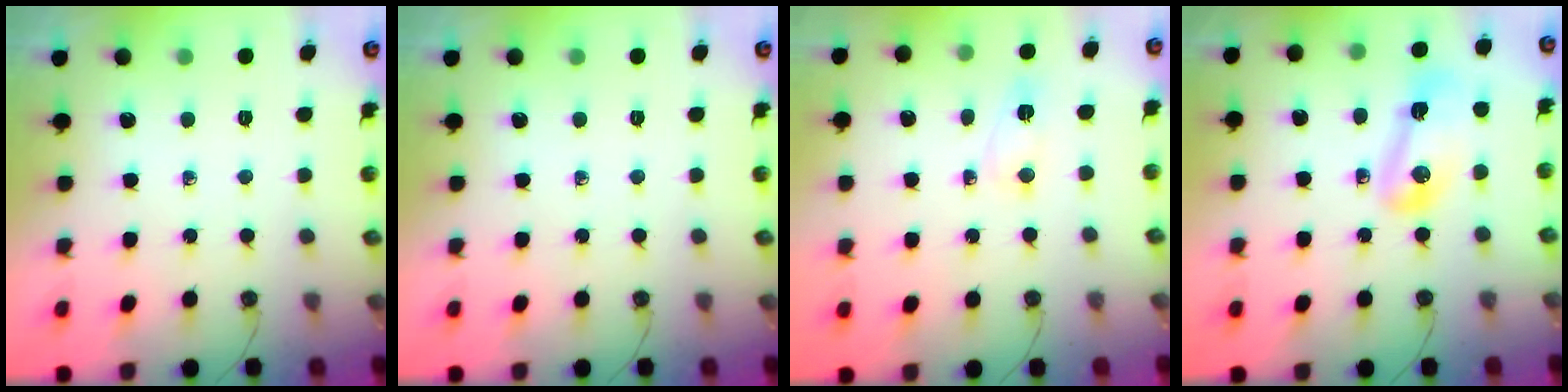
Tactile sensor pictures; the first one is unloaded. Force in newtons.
{"total": 0.0}
{"total": 3.2, "press": 3.2, "slide": 0.1}
{"total": 8.2, "press": 8.1, "slide": 0.9}